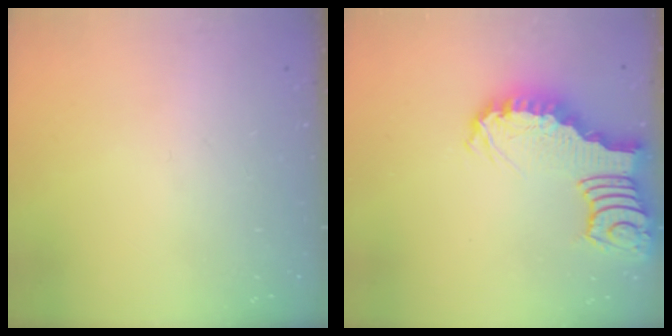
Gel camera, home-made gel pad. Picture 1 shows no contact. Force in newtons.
{"total": 3.7, "press": 3.7, "slide": 0.6}